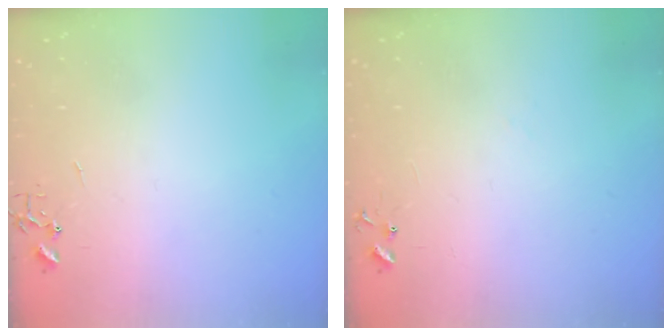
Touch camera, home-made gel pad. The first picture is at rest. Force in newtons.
{"total": 6.8, "press": 6.8, "slide": 0.6}